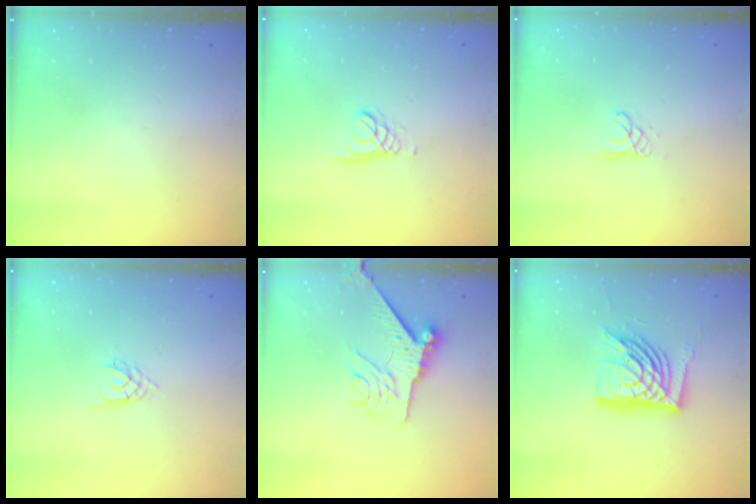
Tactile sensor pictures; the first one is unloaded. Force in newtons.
{"total": 1.8, "press": 1.8, "slide": 0.2}
{"total": 0.8, "press": 0.8, "slide": 0.1}
{"total": 1.6, "press": 1.6, "slide": 0.3}
{"total": 9.3, "press": 9.2, "slide": 1.1}
{"total": 16.7, "press": 16.6, "slide": 1.9}